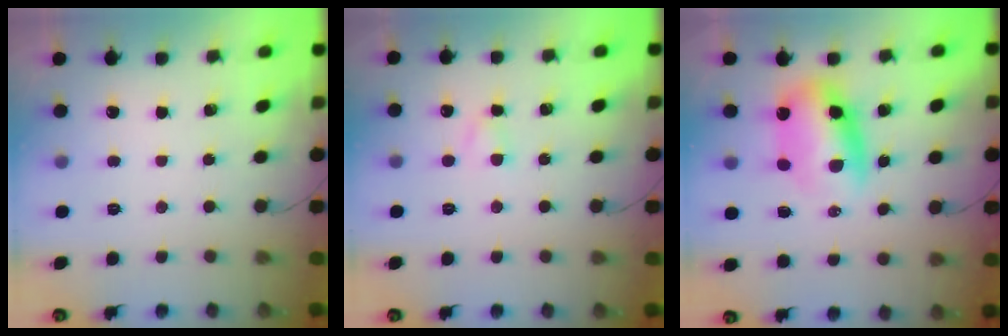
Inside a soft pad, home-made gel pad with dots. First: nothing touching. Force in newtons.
{"total": 2.7, "press": 2.5, "slide": 1.2}
{"total": 9.0, "press": 8.7, "slide": 2.5}